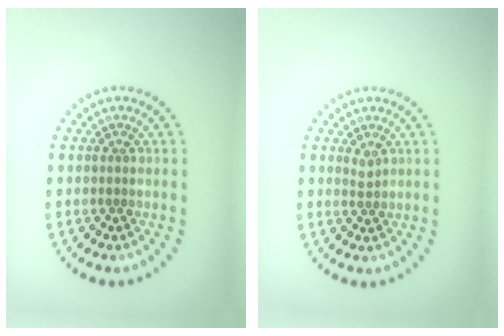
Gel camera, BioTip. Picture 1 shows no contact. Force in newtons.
{"total": 1.0, "press": 0.7, "slide": 0.6}